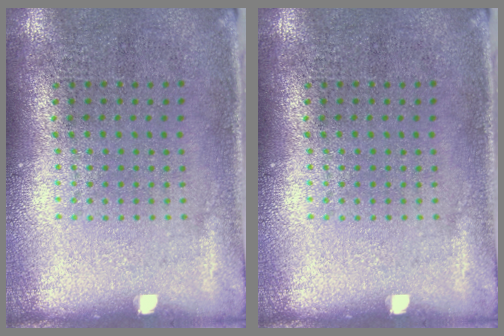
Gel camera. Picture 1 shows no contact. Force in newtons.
{"total": 0.0}